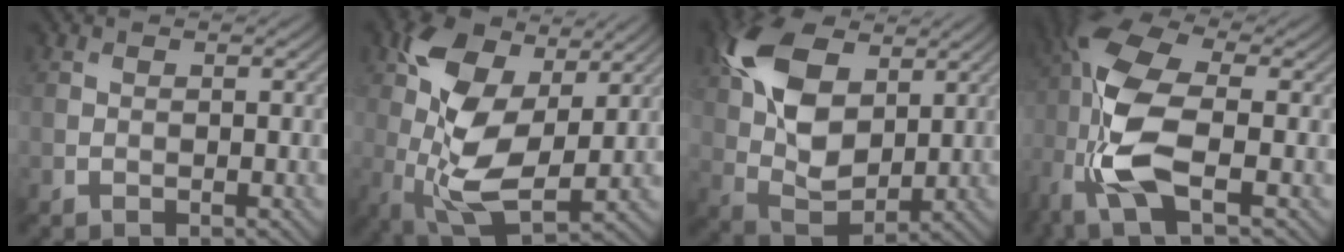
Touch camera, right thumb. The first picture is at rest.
{"total": 12.6, "force": [2.6, 6.8, 10.3], "torque": [-0.230, 0.006, 0.046]}
{"total": 12.7, "force": [4.5, 7.5, 9.1], "torque": [-0.223, 0.016, 0.087]}
{"total": 12.4, "force": [-2.5, 5.6, 10.8], "torque": [-0.250, 0.001, -0.060]}